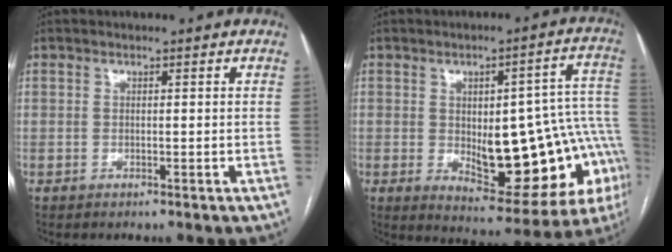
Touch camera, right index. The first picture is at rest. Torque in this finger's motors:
{"motor_torque": [1.29, -0.85, 0.36, 0.07]}